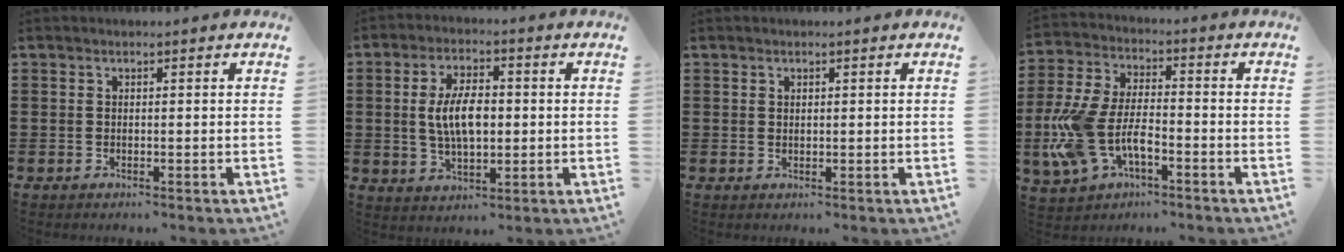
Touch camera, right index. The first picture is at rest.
{"total": 7.3, "force": [0.2, 3.4, 6.4], "torque": [-0.121, 0.005, -0.002]}
{"total": 0.6, "force": [0.4, 0.4, 0.2], "torque": [-0.006, 0.002, 0.007]}
{"total": 10.2, "force": [-3.5, 5.2, 8.1], "torque": [-0.205, -0.007, -0.069]}